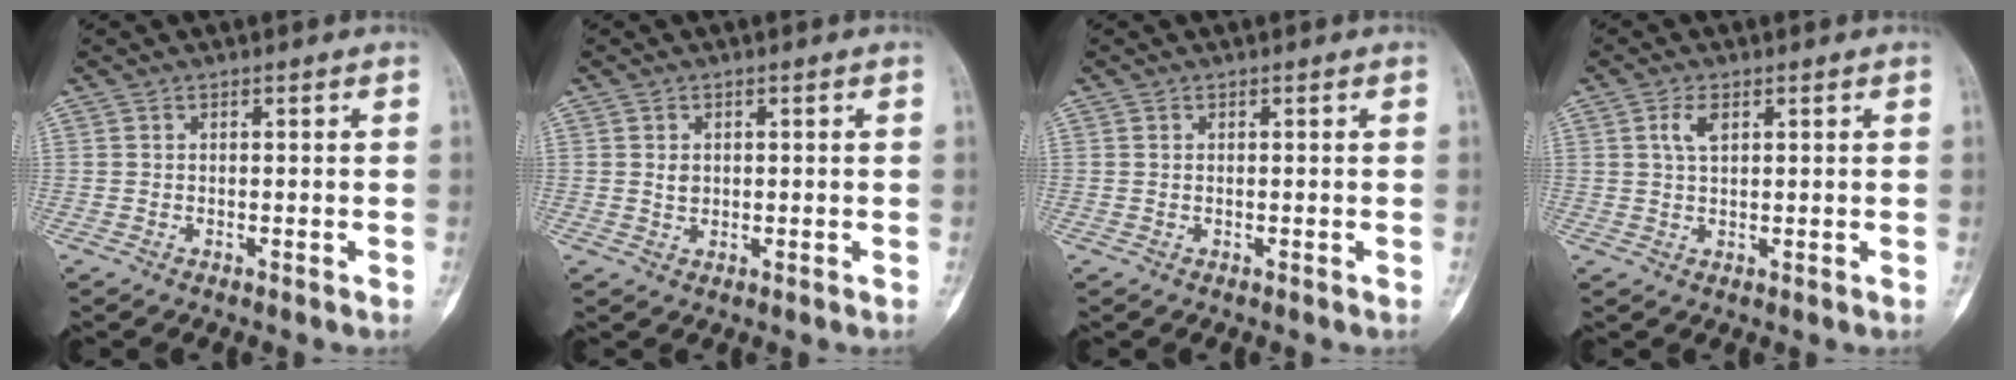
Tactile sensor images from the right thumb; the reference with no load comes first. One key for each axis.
{"total": 1.7, "fx": 0.3, "fy": 1.4, "fz": 1.0, "tx": -0.010, "ty": -0.001, "tz": 0.008}
{"total": 0.0}
{"total": 3.2, "fx": 1.3, "fy": 1.6, "fz": 2.5, "tx": -0.048, "ty": -0.001, "tz": 0.025}